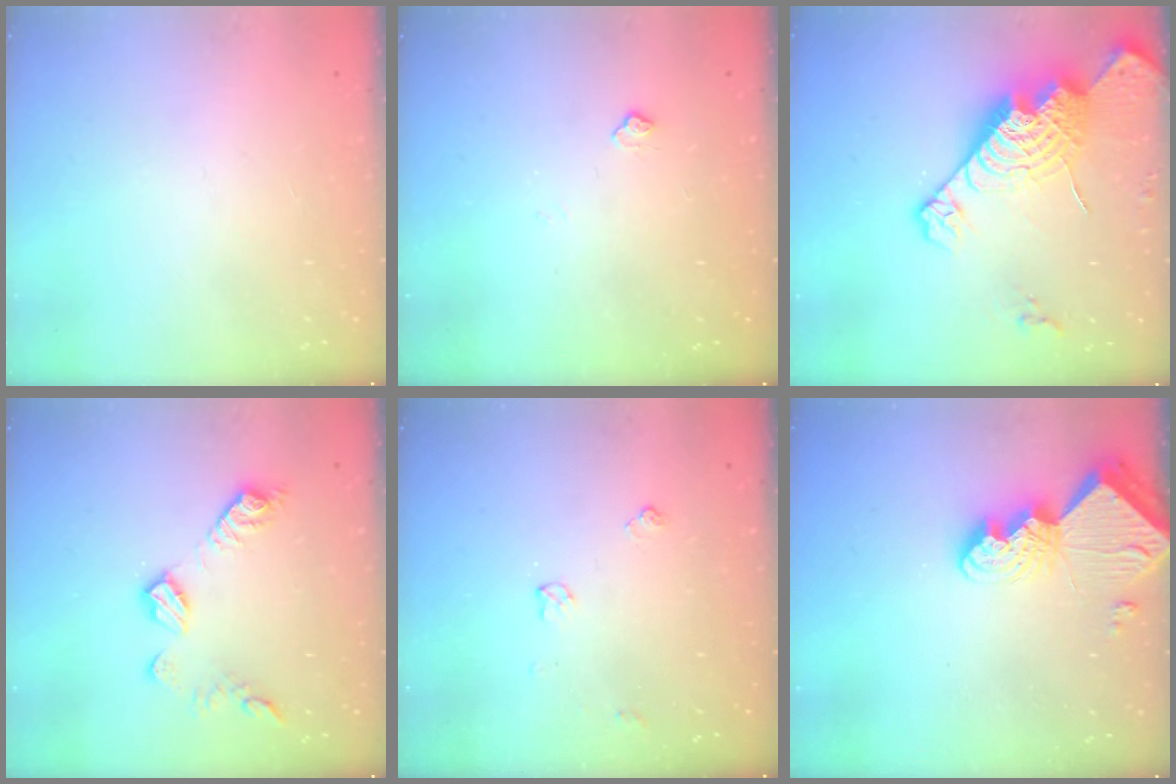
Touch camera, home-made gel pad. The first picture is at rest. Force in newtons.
{"total": 3.9, "press": 3.9, "slide": 0.7}
{"total": 20.5, "press": 20.4, "slide": 1.8}
{"total": 11.0, "press": 11.0, "slide": 0.3}
{"total": 6.4, "press": 6.3, "slide": 0.8}
{"total": 10.7, "press": 10.7, "slide": 0.7}